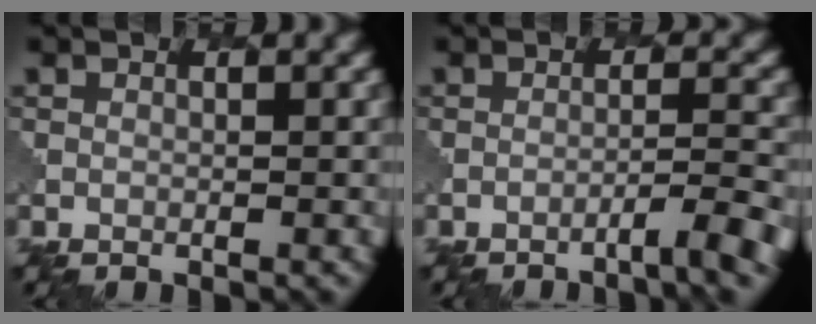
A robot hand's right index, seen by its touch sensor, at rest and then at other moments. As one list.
[{"total": 3.4, "force": [-2.2, 0.3, 2.5], "torque": [-0.027, 0.012, -0.044]}]